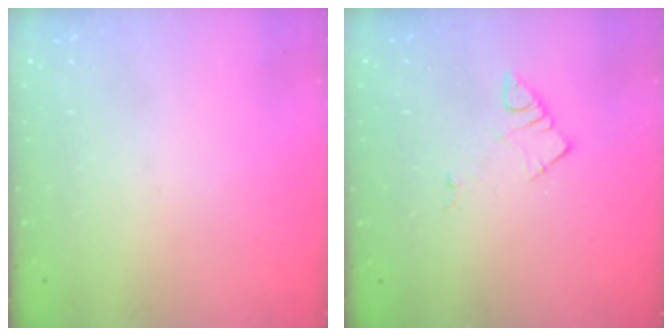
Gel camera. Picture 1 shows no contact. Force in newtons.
{"total": 3.8, "press": 3.8, "slide": 0.5}